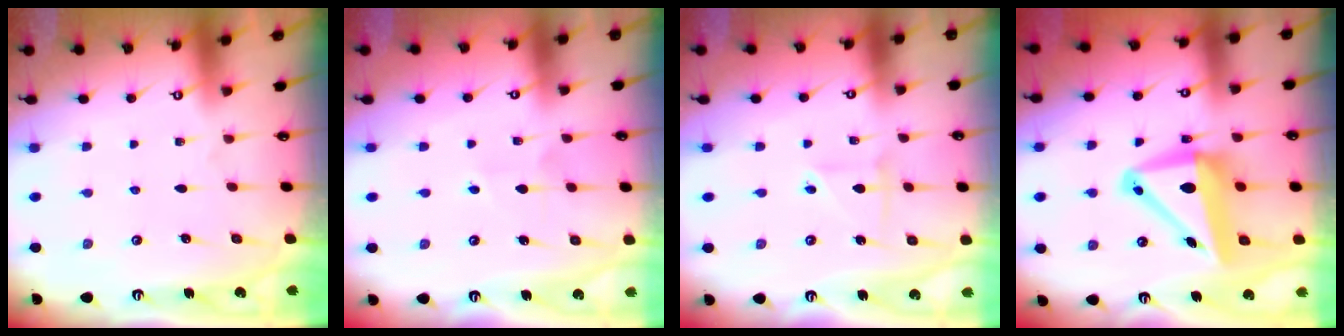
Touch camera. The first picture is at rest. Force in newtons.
{"total": 3.7, "press": 3.6, "slide": 0.5}
{"total": 2.8, "press": 2.7, "slide": 0.6}
{"total": 12.4, "press": 12.0, "slide": 3.2}